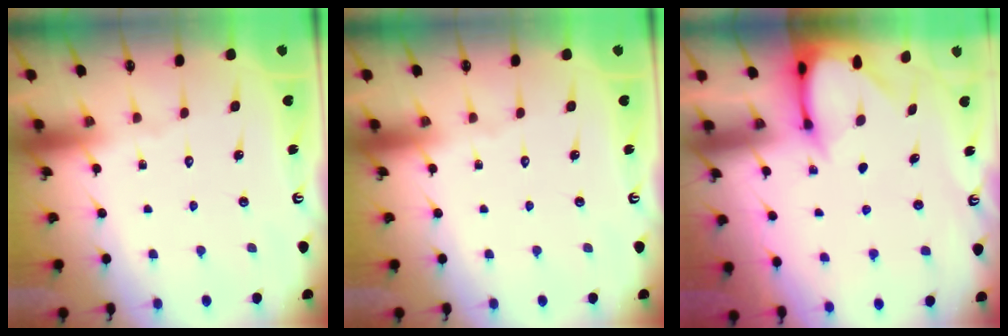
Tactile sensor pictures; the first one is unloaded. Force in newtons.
{"total": 0.0}
{"total": 3.5, "press": 3.4, "slide": 0.3}